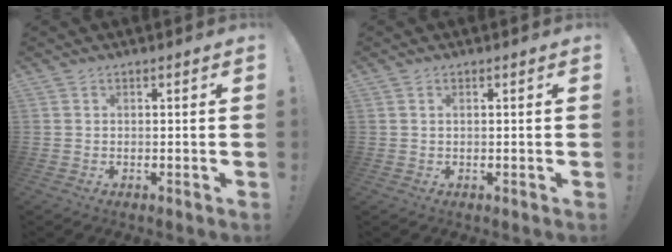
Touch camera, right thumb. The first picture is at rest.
{"total": 0.8, "force": [0.4, 0.0, 0.7], "torque": [-0.009, -0.001, 0.006]}